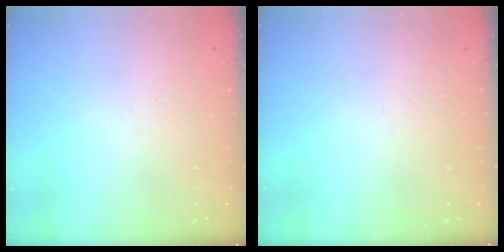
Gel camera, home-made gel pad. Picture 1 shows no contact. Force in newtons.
{"total": 0.0}